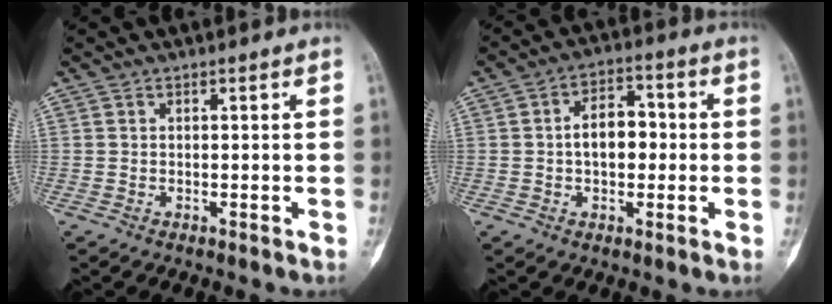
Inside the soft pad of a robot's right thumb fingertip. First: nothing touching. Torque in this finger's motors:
{"motor_torque": [0.99, 0.93, 0.35, -0.39, 0.26]}